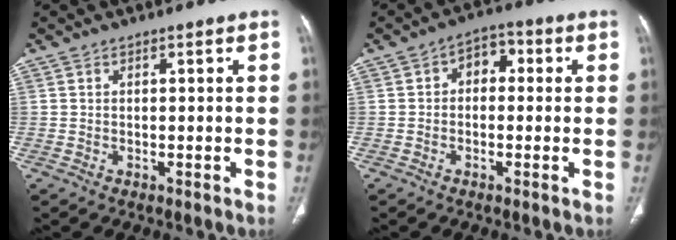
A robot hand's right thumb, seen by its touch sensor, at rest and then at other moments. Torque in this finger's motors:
{"motor_torque": [-0.80, 0.30, 0.04, 0.21, 0.12]}